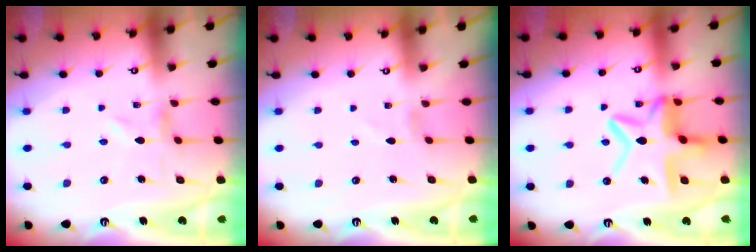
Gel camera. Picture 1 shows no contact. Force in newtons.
{"total": 0.8, "press": 0.8, "slide": 0.1}
{"total": 13.3, "press": 13.3, "slide": 1.3}